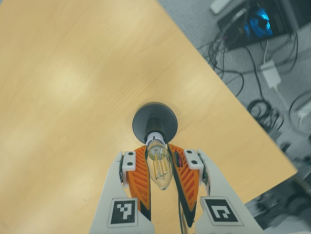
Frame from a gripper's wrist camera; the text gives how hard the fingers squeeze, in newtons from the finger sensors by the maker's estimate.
{"total": 20.6, "left": 19.2, "right": 21.9}